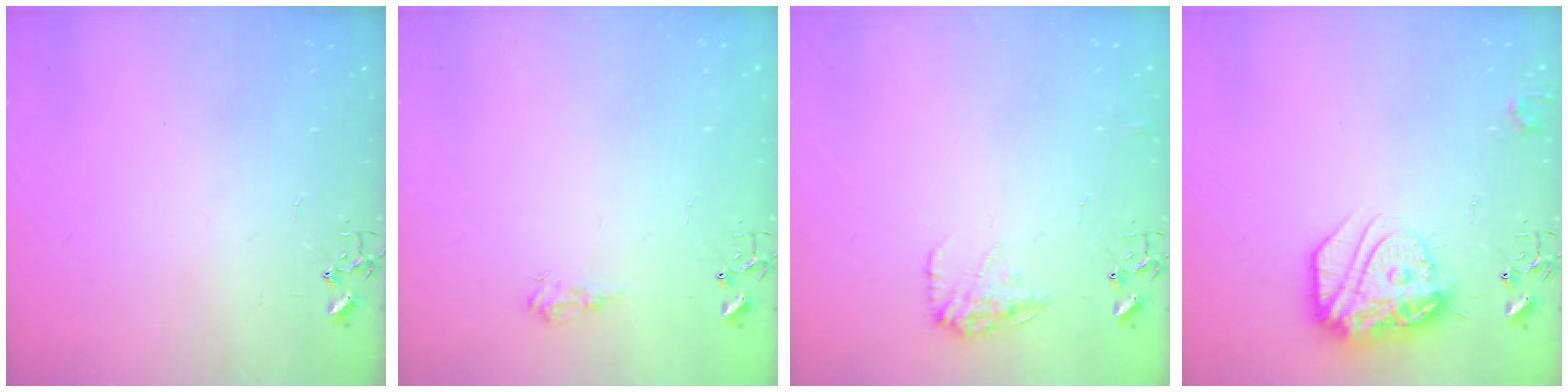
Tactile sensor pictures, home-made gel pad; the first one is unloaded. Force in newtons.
{"total": 7.3, "press": 7.3, "slide": 0.4}
{"total": 10.4, "press": 10.4, "slide": 0.5}
{"total": 19.8, "press": 19.7, "slide": 1.6}